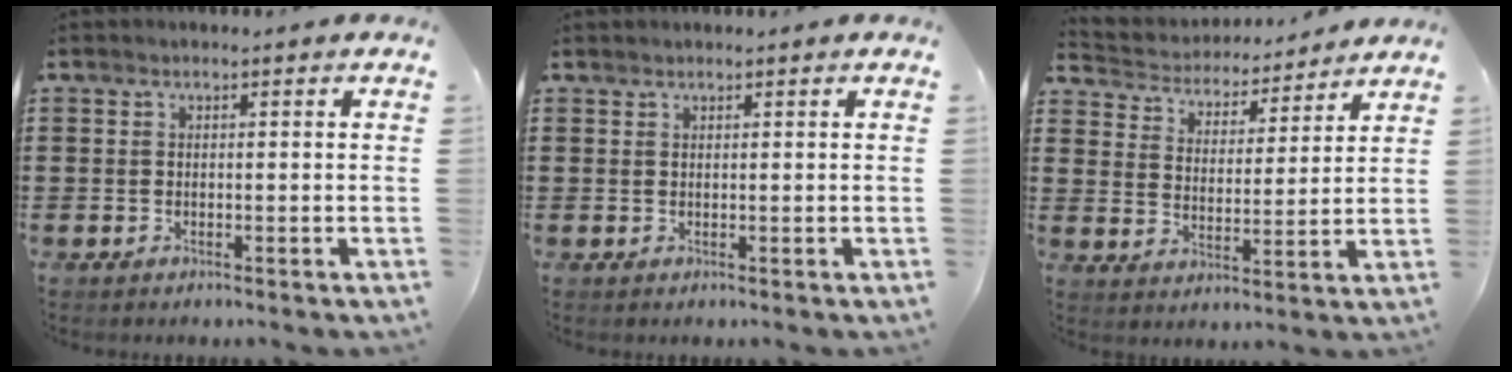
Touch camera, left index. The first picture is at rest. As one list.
[{"total": 0.5, "force": [0.5, 0.1, 0.1], "torque": [-0.004, 0.000, 0.010]}, {"total": 4.0, "force": [4.0, 0.5, -0.1], "torque": [-0.023, -0.031, 0.064]}]